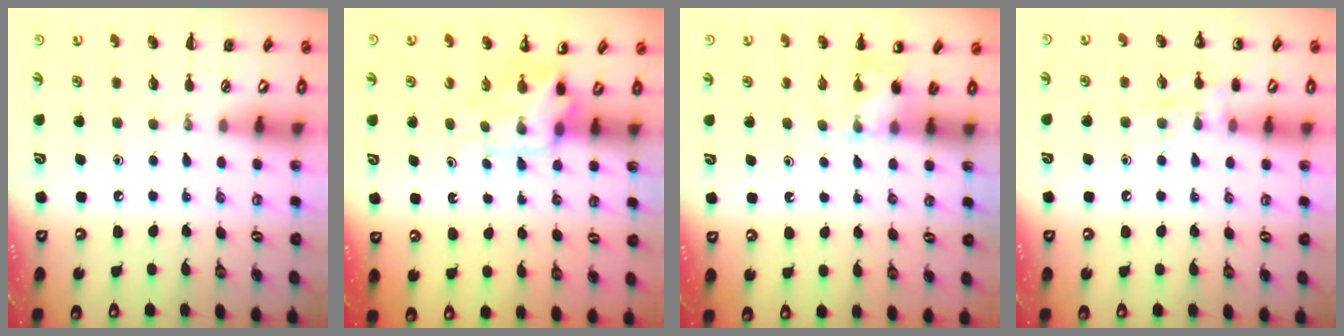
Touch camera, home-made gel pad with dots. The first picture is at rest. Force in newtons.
{"total": 5.2, "press": 5.2, "slide": 0.8}
{"total": 4.6, "press": 4.4, "slide": 1.4}
{"total": 8.0, "press": 7.8, "slide": 1.4}